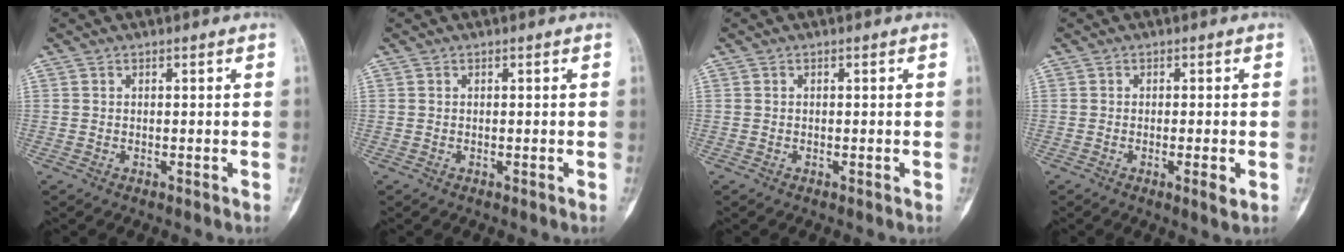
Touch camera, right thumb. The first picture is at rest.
{"total": 0.0}
{"total": 0.0}
{"total": 2.9, "force": [-0.8, 0.5, 2.7], "torque": [-0.043, -0.007, -0.013]}